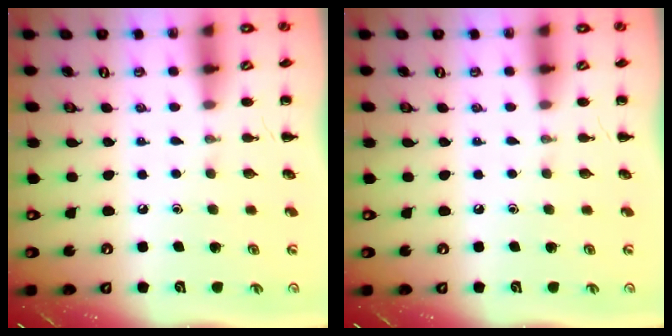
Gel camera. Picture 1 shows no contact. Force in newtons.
{"total": 0.0}